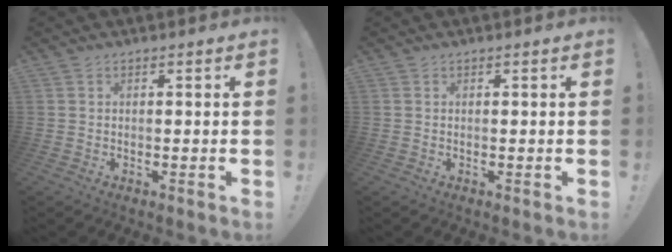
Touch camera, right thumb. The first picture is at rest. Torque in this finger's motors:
{"motor_torque": [0.19, -0.03, 0.22, -0.36, -0.01]}